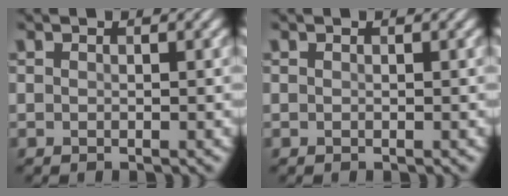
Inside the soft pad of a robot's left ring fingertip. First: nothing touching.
{"total": 0.0}